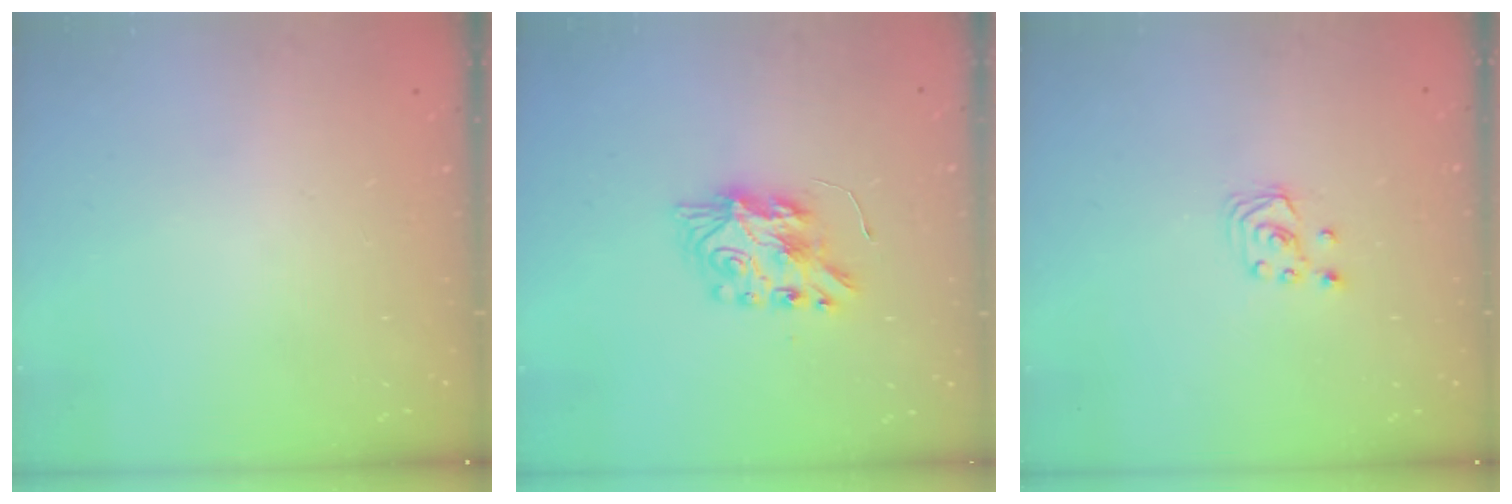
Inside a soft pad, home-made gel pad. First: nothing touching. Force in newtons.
{"total": 8.4, "press": 8.4, "slide": 0.7}
{"total": 2.7, "press": 2.7, "slide": 0.3}